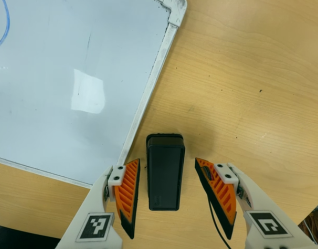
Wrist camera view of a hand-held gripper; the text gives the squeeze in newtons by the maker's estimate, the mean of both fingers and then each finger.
{"total": 0.0}